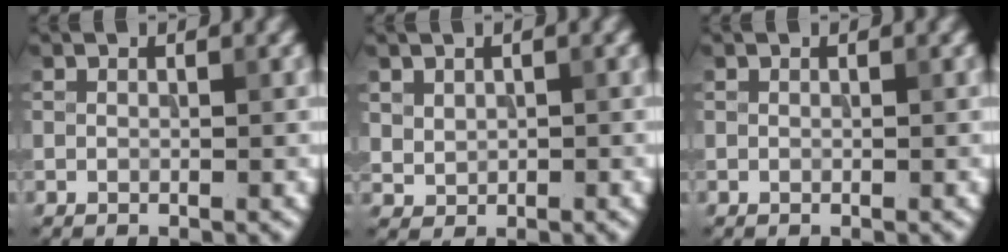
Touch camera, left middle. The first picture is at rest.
{"total": 1.2, "force": [0.6, 1.0, 0.4], "torque": [-0.008, -0.003, 0.018]}
{"total": 0.0}